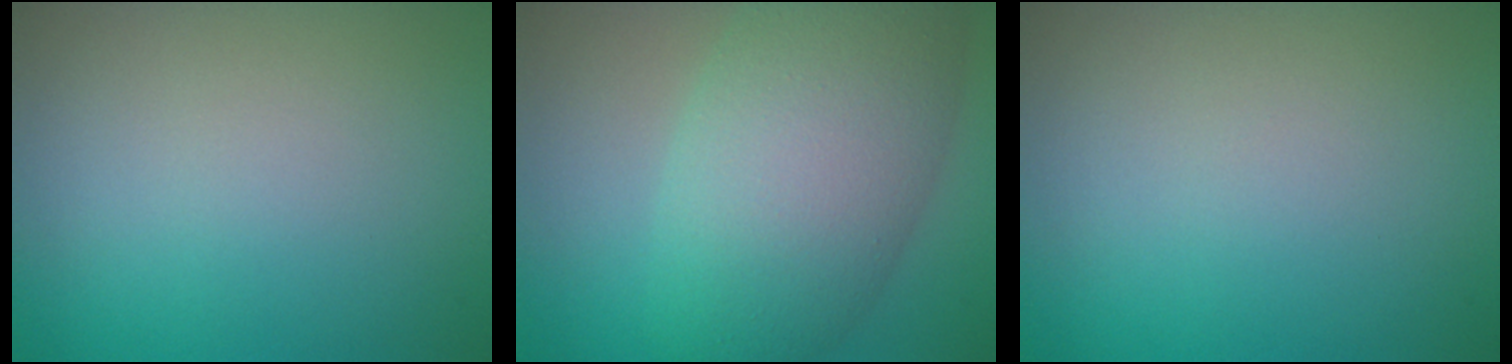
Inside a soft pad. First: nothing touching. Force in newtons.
{"total": 9.4, "press": 9.4, "slide": 0.3}
{"total": 0.0}